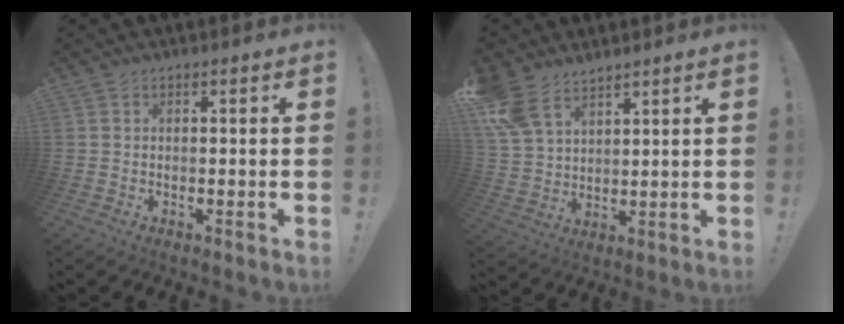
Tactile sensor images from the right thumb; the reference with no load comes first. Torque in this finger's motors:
{"motor_torque": [-0.25, 1.09, 0.54, 0.47, 0.48]}